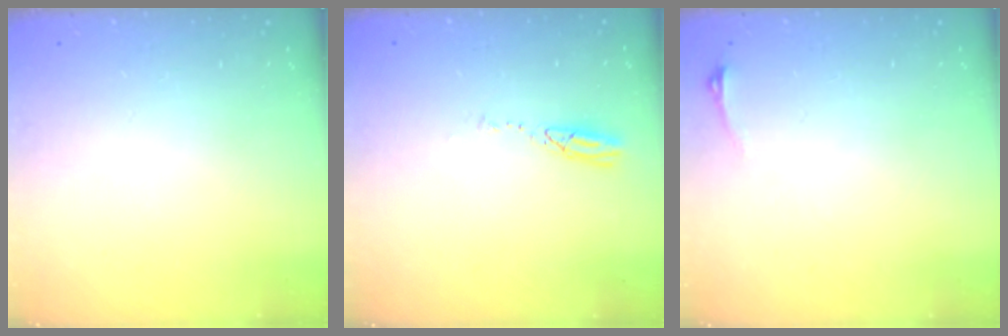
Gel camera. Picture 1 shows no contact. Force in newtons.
{"total": 3.7, "press": 3.7, "slide": 0.1}
{"total": 2.9, "press": 2.6, "slide": 1.5}